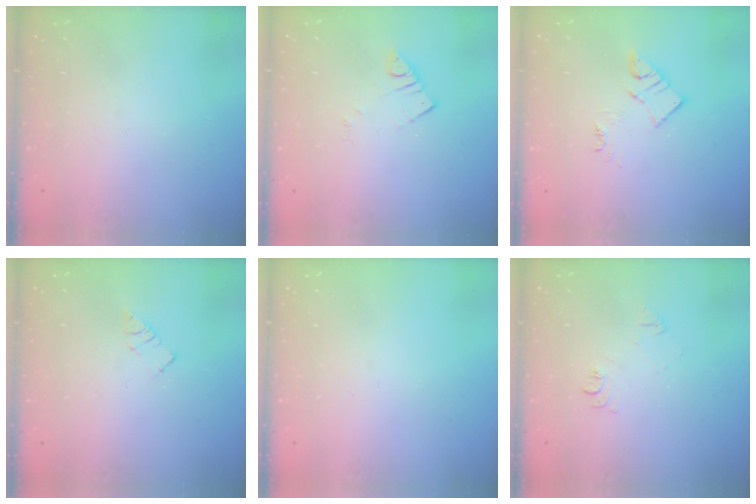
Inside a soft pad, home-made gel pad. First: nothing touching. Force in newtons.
{"total": 2.6, "press": 2.6, "slide": 0.1}
{"total": 6.9, "press": 6.8, "slide": 0.3}
{"total": 3.4, "press": 3.4, "slide": 0.2}
{"total": 0.0}
{"total": 6.4, "press": 6.4, "slide": 0.7}